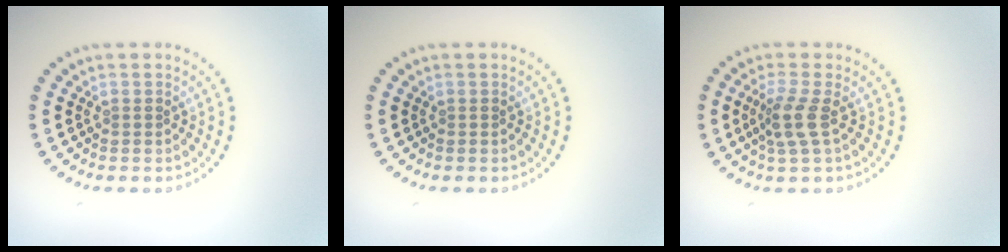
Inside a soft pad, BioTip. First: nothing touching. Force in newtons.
{"total": 0.0}
{"total": 2.5, "press": 1.9, "slide": 1.6}